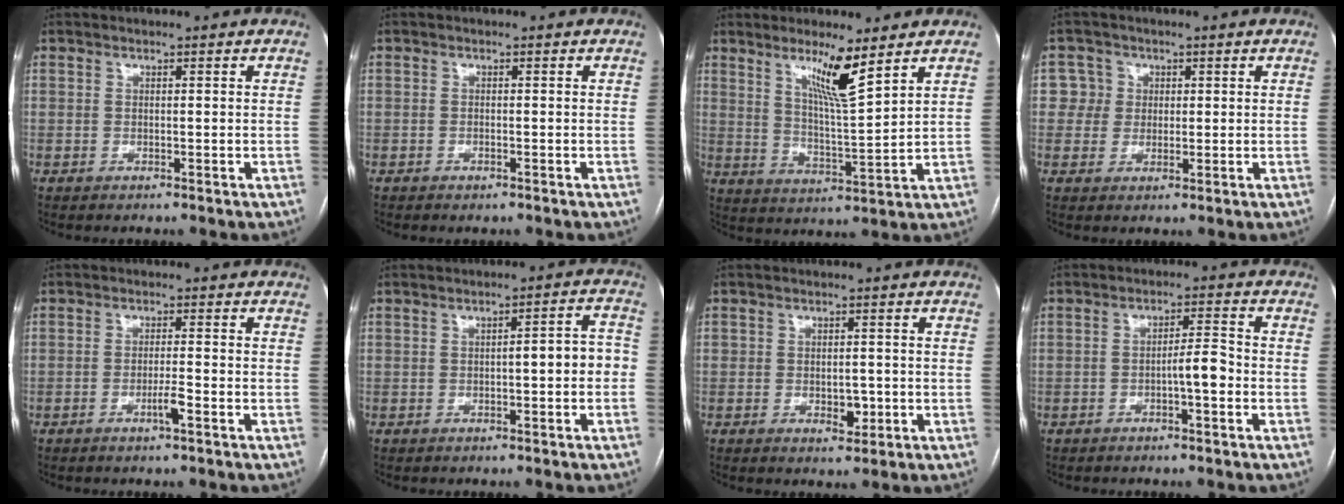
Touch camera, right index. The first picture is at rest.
{"total": 0.5, "force": [-0.3, 0.4, 0.2], "torque": [-0.004, 0.000, -0.003]}
{"total": 8.5, "force": [5.6, -0.1, 6.4], "torque": [-0.116, -0.017, 0.100]}
{"total": 4.1, "force": [0.9, 4.0, -0.1], "torque": [0.018, 0.008, 0.015]}
{"total": 2.4, "force": [-1.3, -0.1, 2.1], "torque": [-0.040, -0.002, -0.024]}
{"total": 4.8, "force": [-0.5, 1.0, 4.6], "torque": [-0.060, 0.025, -0.007]}
{"total": 3.1, "force": [-0.8, 2.0, 2.3], "torque": [-0.029, 0.004, -0.003]}
{"total": 4.1, "force": [-1.4, 0.6, 3.8], "torque": [-0.058, 0.008, -0.021]}